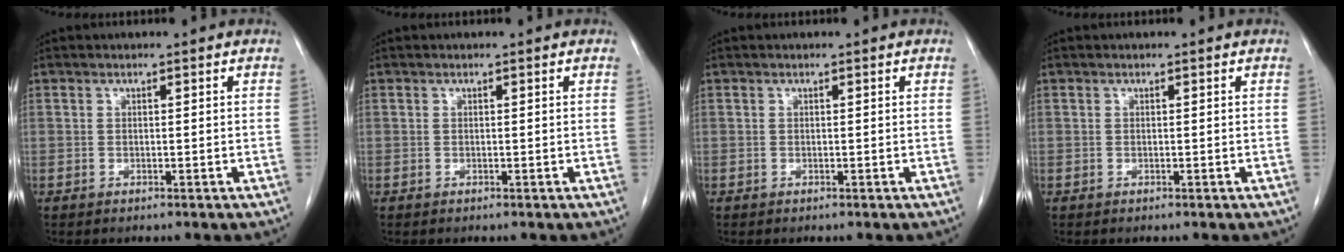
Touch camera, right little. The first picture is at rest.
{"total": 0.0}
{"total": 0.0}
{"total": 0.0}